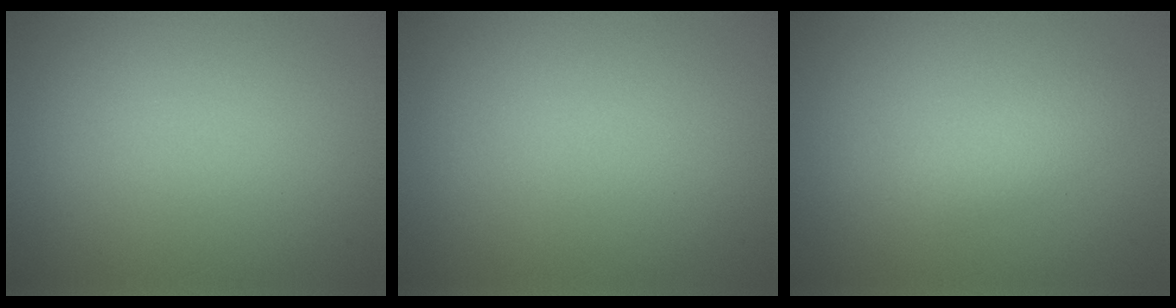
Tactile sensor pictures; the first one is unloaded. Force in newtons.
{"total": 0.0}
{"total": 1.6, "press": 1.6, "slide": 0.1}